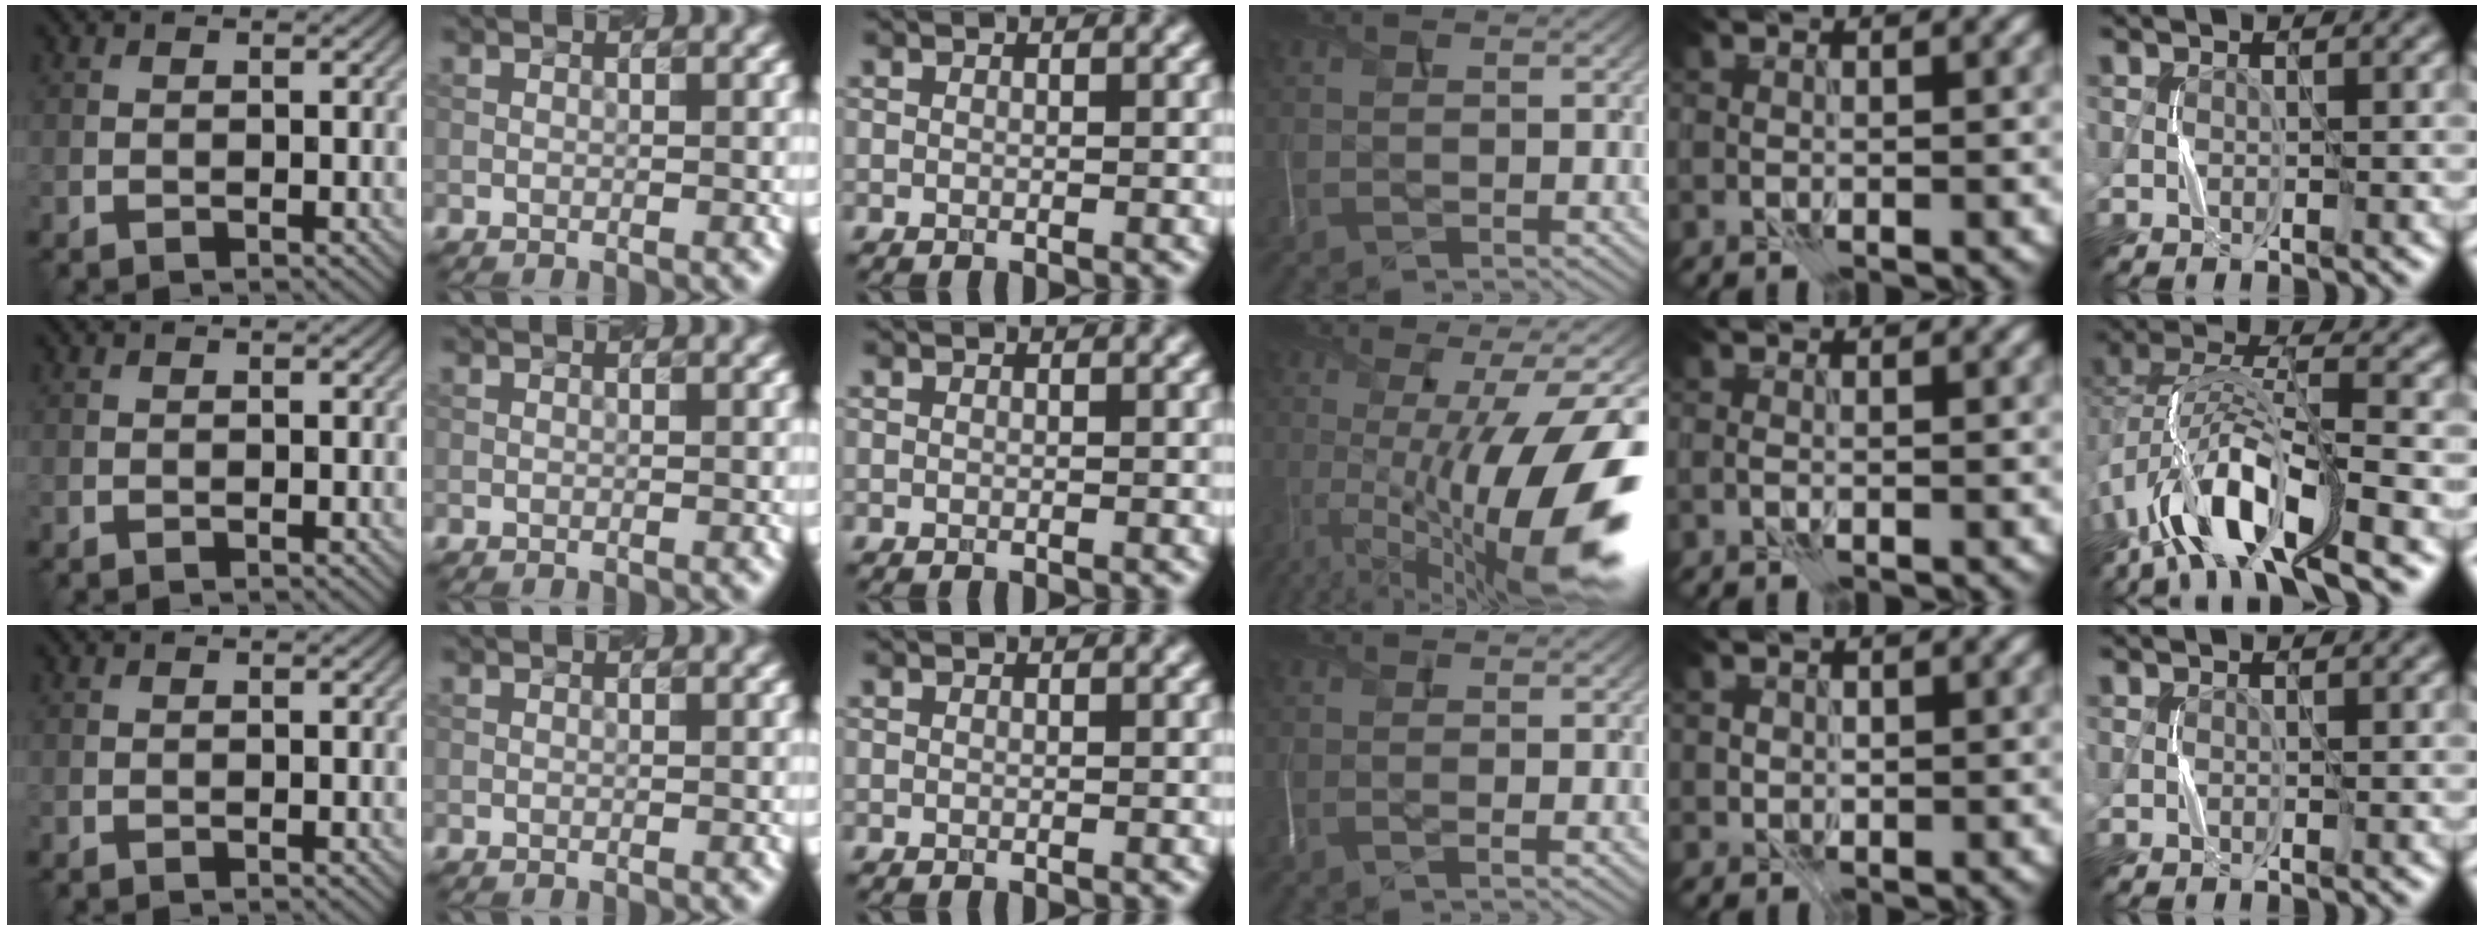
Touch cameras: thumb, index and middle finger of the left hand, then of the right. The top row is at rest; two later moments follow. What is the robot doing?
{"motion": "press", "object": "grip strengthener"}